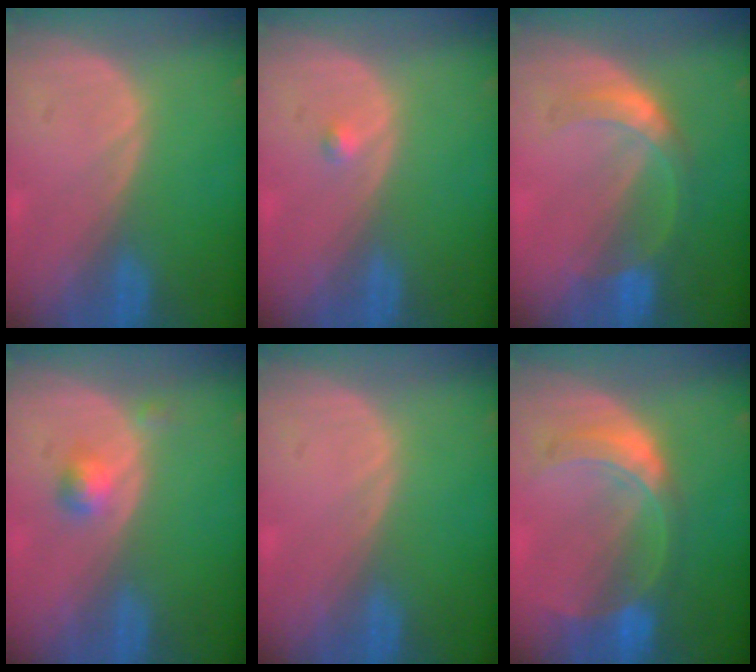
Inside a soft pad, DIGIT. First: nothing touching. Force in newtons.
{"total": 0.8, "press": 0.8, "slide": 0.2}
{"total": 5.4, "press": 5.0, "slide": 2.2}
{"total": 2.4, "press": 2.1, "slide": 1.1}
{"total": 0.0}
{"total": 7.6, "press": 6.6, "slide": 3.8}